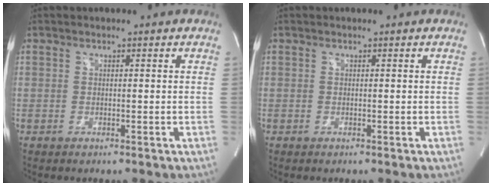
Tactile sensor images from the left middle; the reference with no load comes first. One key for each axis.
{"total": 0.0}